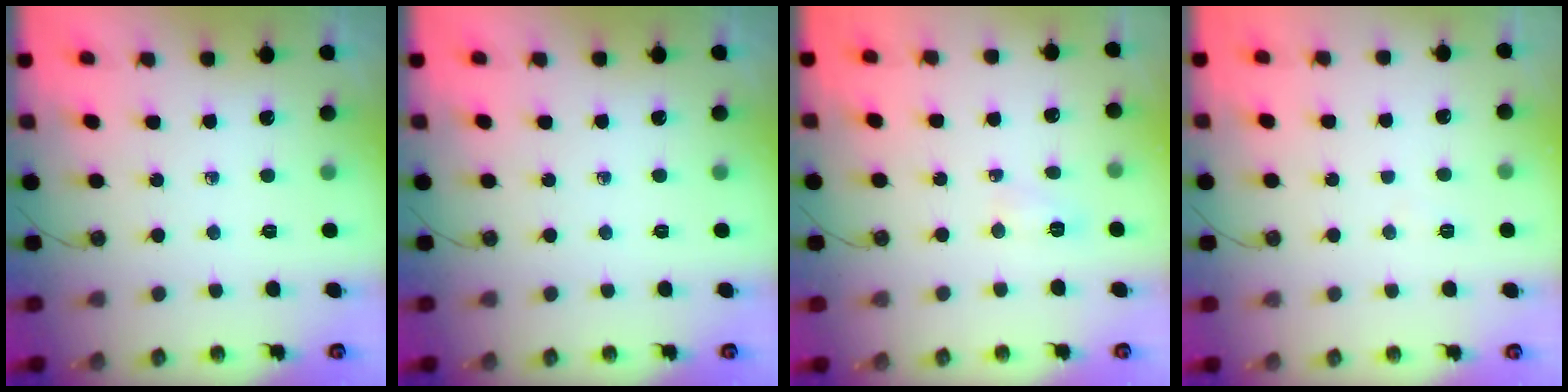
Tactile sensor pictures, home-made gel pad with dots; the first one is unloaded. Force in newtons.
{"total": 0.0}
{"total": 3.5, "press": 3.2, "slide": 1.2}
{"total": 9.9, "press": 3.3, "slide": 9.3}